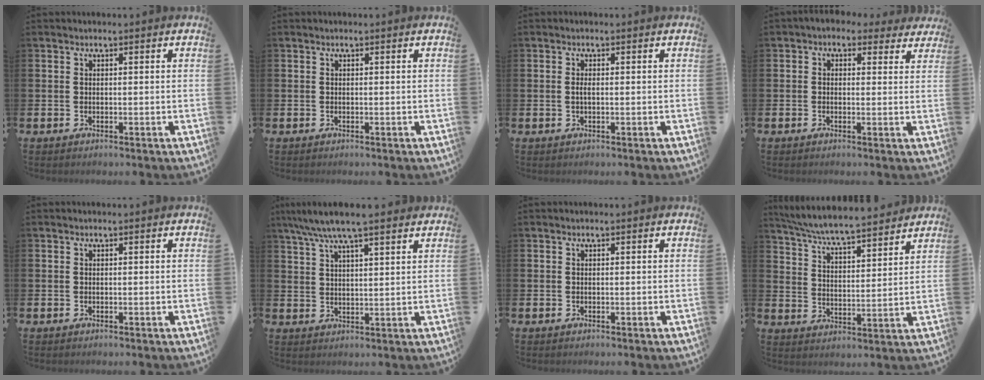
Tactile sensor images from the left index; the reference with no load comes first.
{"total": 0.0}
{"total": 1.0, "force": [-0.1, 0.3, 0.9], "torque": [-0.018, 0.002, -0.003]}
{"total": 1.9, "force": [1.3, 1.3, 0.5], "torque": [-0.012, -0.005, 0.018]}
{"total": 0.0}
{"total": 6.8, "force": [5.8, 1.0, 3.4], "torque": [-0.073, -0.014, 0.104]}
{"total": 0.0}
{"total": 6.7, "force": [6.4, 0.1, 1.8], "torque": [-0.060, -0.050, 0.111]}